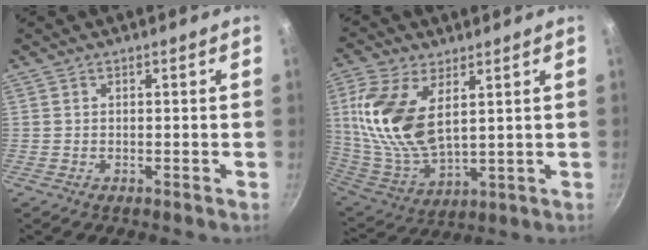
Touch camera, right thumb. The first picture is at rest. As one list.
[{"total": 17.0, "force": [5.0, 8.9, 13.6], "torque": [-0.276, -0.026, 0.107]}]